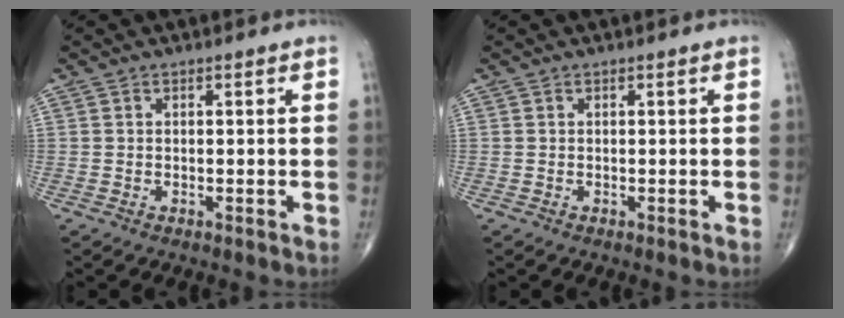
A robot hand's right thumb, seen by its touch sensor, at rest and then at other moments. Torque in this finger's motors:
{"motor_torque": [-0.09, 0.10, -0.02, 0.02, 0.00]}